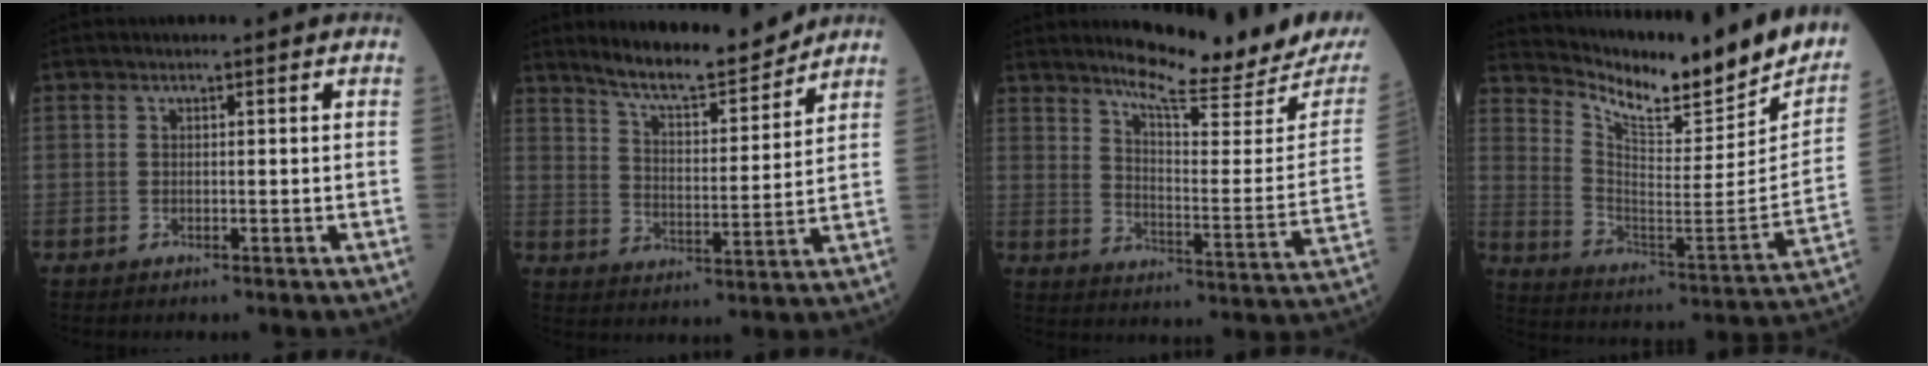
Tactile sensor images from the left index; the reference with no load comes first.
{"total": 10.6, "force": [9.8, 0.8, 3.7], "torque": [-0.067, -0.007, 0.165]}
{"total": 17.3, "force": [16.0, 0.7, 6.7], "torque": [-0.102, -0.083, 0.210]}
{"total": 20.3, "force": [18.4, 2.8, 8.3], "torque": [-0.147, -0.076, 0.267]}